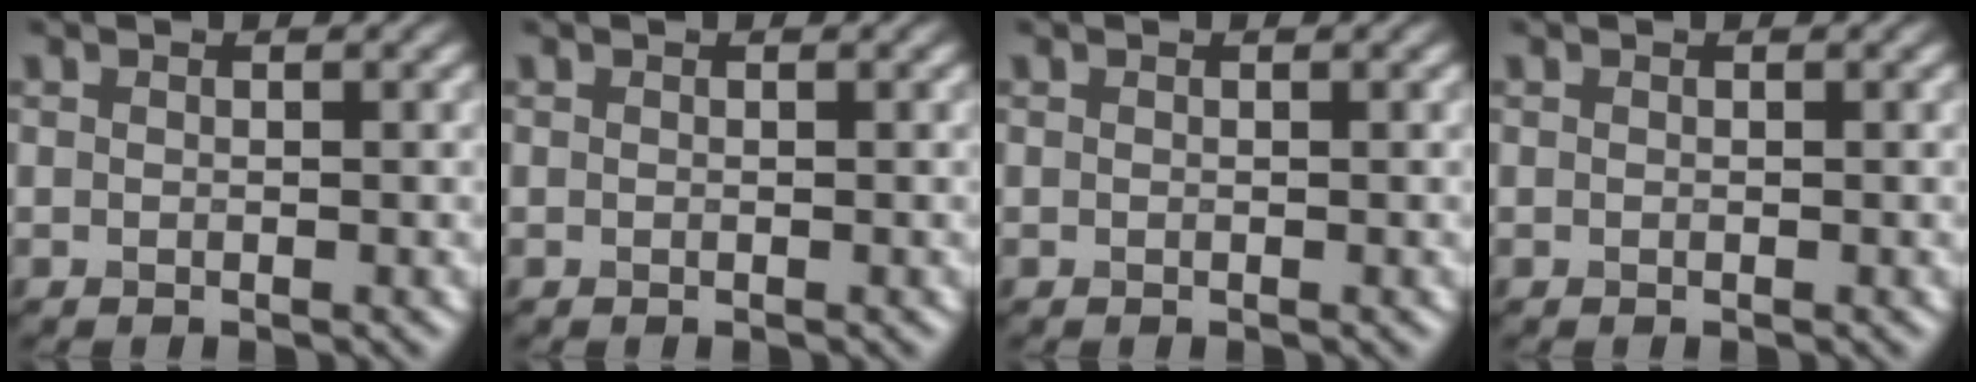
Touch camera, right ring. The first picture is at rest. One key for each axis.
{"total": 0.0}
{"total": 0.0}
{"total": 0.0}